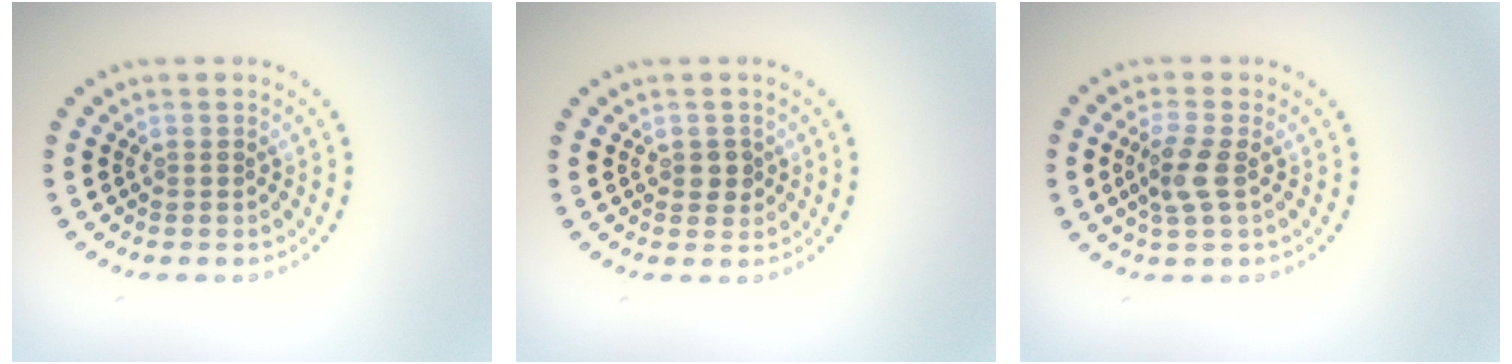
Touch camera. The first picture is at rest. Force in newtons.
{"total": 1.4, "press": 1.4, "slide": 0.1}
{"total": 2.7, "press": 2.4, "slide": 1.1}